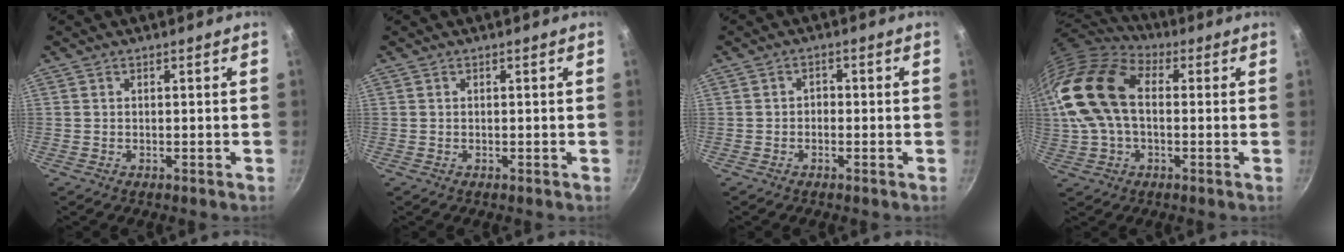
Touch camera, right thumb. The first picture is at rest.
{"total": 0.0}
{"total": 1.5, "force": [-0.6, 1.2, 0.7], "torque": [-0.006, 0.008, -0.013]}
{"total": 22.1, "force": [2.1, 14.1, 16.9], "torque": [-0.363, 0.033, 0.028]}